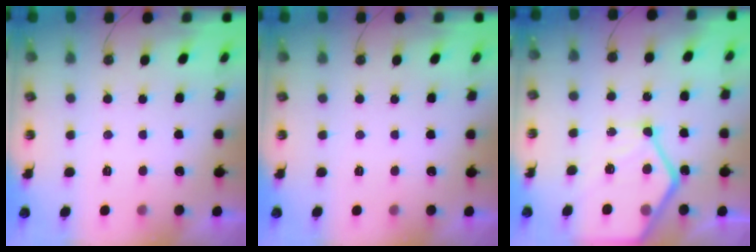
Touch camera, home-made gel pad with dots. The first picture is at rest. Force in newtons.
{"total": 0.0}
{"total": 14.3, "press": 14.3, "slide": 0.9}